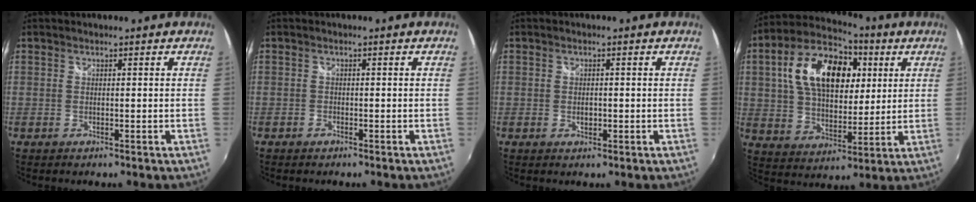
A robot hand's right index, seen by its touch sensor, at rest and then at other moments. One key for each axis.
{"total": 0.9, "fx": -0.7, "fy": 0.6, "fz": 0.1, "tx": -0.005, "ty": -0.002, "tz": -0.014}
{"total": 1.5, "fx": -0.4, "fy": 1.1, "fz": 1.0, "tx": -0.017, "ty": -0.001, "tz": -0.006}
{"total": 19.9, "fx": 5.7, "fy": 12.1, "fz": 14.7, "tx": -0.287, "ty": 0.039, "tz": 0.098}